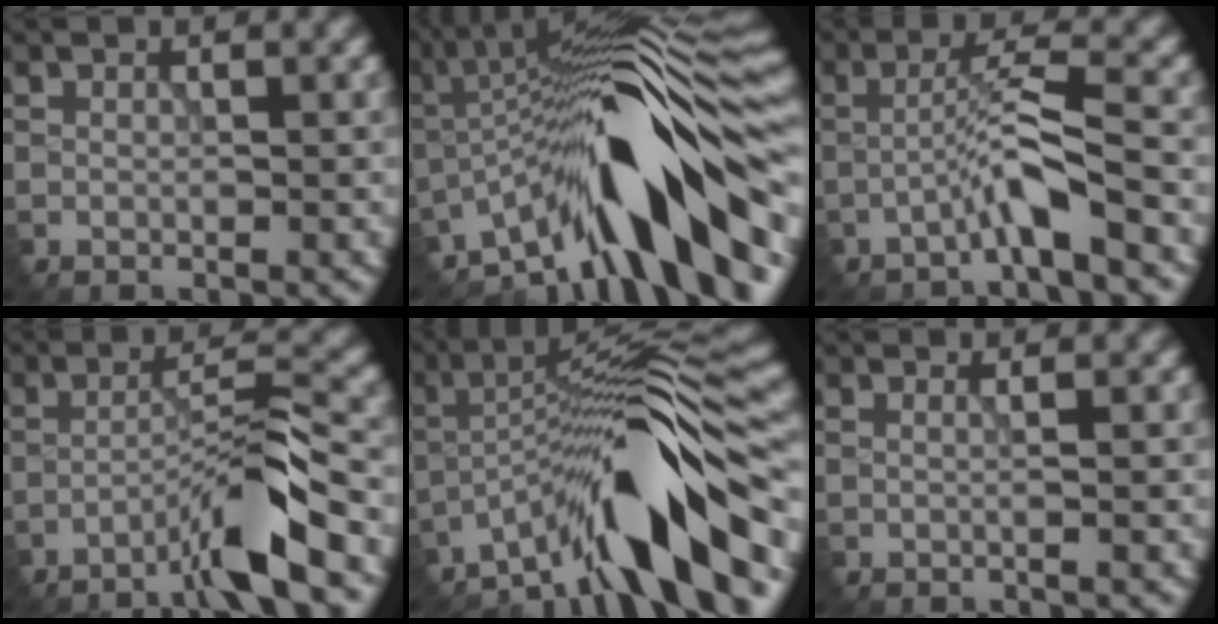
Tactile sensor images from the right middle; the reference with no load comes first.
{"total": 13.8, "force": [-6.5, 3.0, 11.8], "torque": [-0.173, 0.030, -0.103]}
{"total": 3.6, "force": [-1.9, -0.2, 3.1], "torque": [-0.058, 0.020, -0.046]}
{"total": 5.6, "force": [-3.6, -0.1, 4.3], "torque": [-0.071, 0.019, -0.077]}
{"total": 10.8, "force": [-6.9, 1.4, 8.2], "torque": [-0.121, 0.025, -0.121]}
{"total": 1.3, "force": [0.3, 0.6, 1.1], "torque": [-0.008, 0.000, -0.011]}